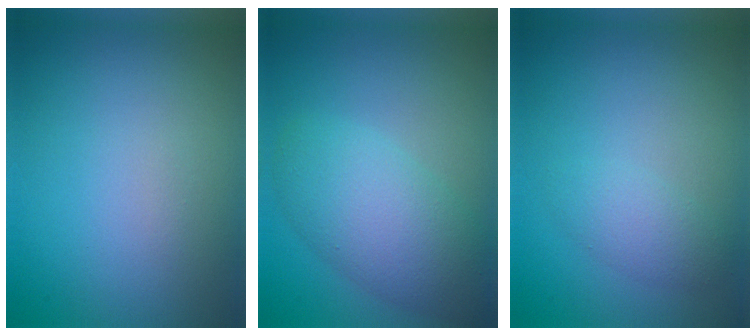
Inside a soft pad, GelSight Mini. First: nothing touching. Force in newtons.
{"total": 6.0, "press": 6.0, "slide": 0.4}
{"total": 1.8, "press": 1.8, "slide": 0.0}